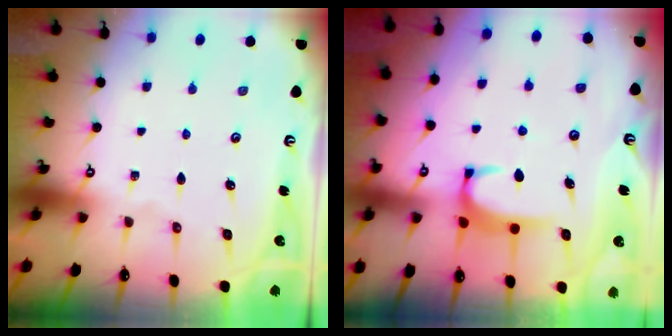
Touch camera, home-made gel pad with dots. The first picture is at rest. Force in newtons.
{"total": 2.0, "press": 2.0, "slide": 0.5}